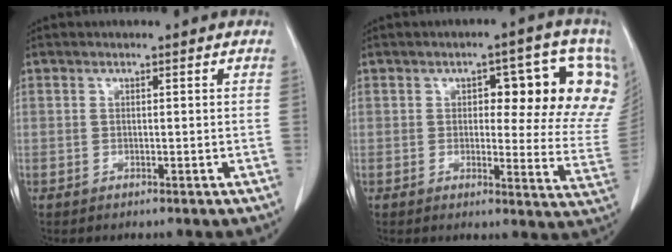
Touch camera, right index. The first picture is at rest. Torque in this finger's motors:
{"motor_torque": [0.64, 0.16, 0.27, 0.05]}